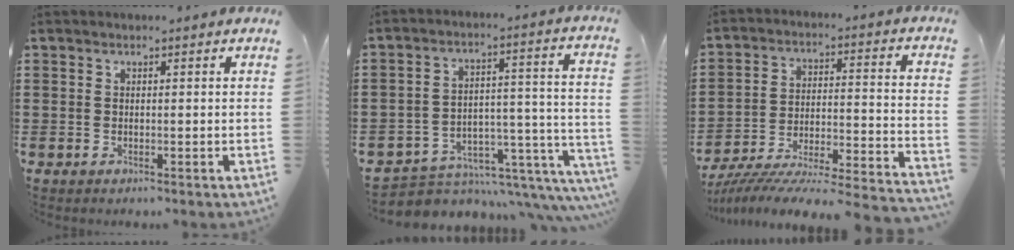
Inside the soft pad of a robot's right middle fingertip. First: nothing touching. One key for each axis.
{"total": 5.0, "fx": -4.3, "fy": 2.1, "fz": 1.4, "tx": -0.029, "ty": -0.008, "tz": -0.078}
{"total": 5.8, "fx": -5.5, "fy": -0.3, "fz": 2.0, "tx": -0.040, "ty": -0.018, "tz": -0.115}